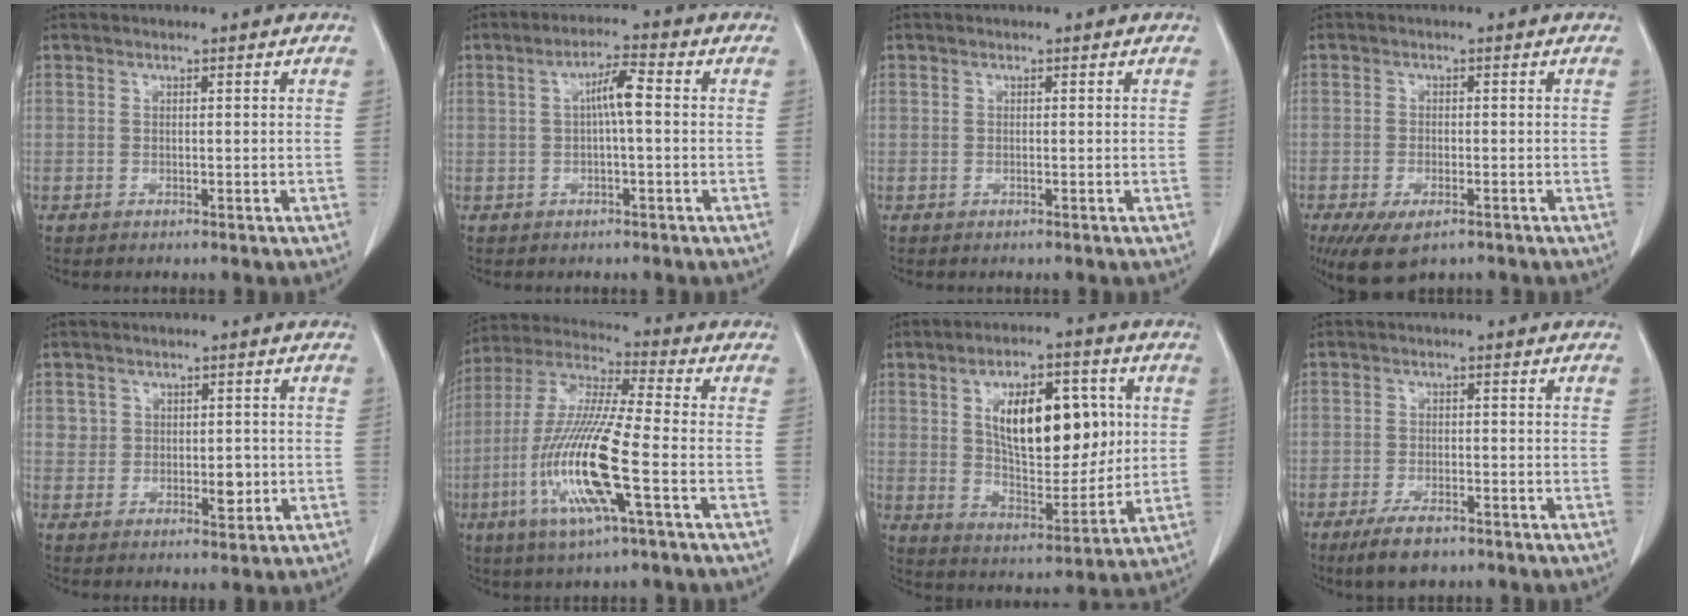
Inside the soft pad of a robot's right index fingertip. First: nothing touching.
{"total": 4.4, "force": [0.3, 0.4, 4.4], "torque": [-0.078, 0.011, 0.004]}
{"total": 0.0}
{"total": 6.6, "force": [-4.1, 2.8, 4.4], "torque": [-0.076, -0.011, -0.065]}
{"total": 4.0, "force": [0.2, 3.1, 2.6], "torque": [-0.023, -0.001, 0.011]}
{"total": 16.0, "force": [-4.6, 0.8, 15.3], "torque": [-0.321, -0.015, -0.091]}
{"total": 16.4, "force": [3.8, 7.2, 14.2], "torque": [-0.233, 0.014, 0.069]}
{"total": 4.9, "force": [-3.5, 1.9, 3.0], "torque": [-0.057, -0.004, -0.056]}